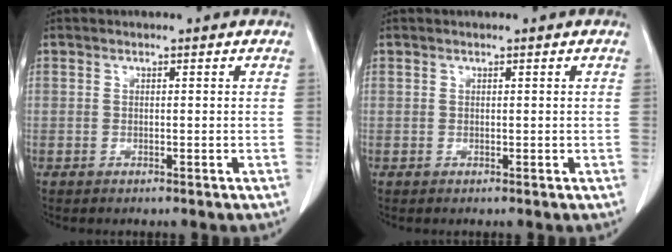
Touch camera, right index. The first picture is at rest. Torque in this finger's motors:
{"motor_torque": [0.00, 0.00, 0.00, 0.00]}